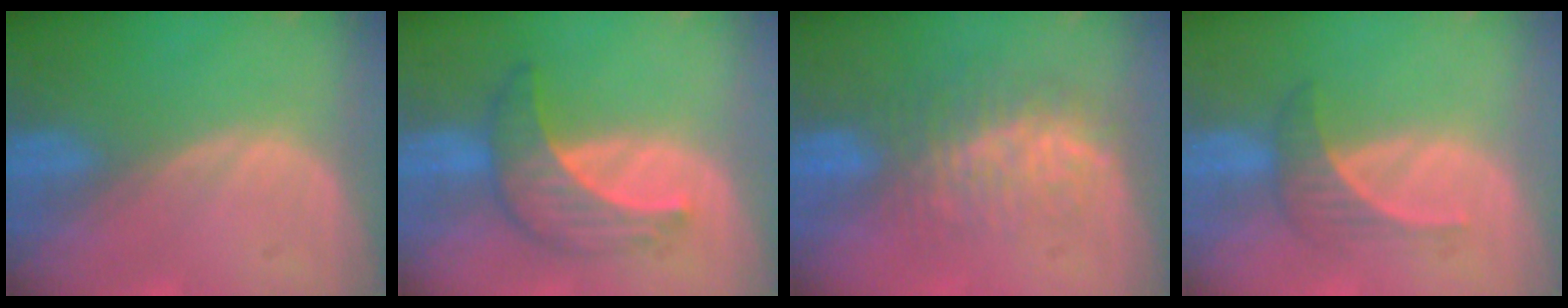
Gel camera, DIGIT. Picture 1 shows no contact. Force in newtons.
{"total": 6.9, "press": 6.6, "slide": 2.0}
{"total": 8.0, "press": 7.4, "slide": 3.0}
{"total": 3.6, "press": 3.5, "slide": 0.9}